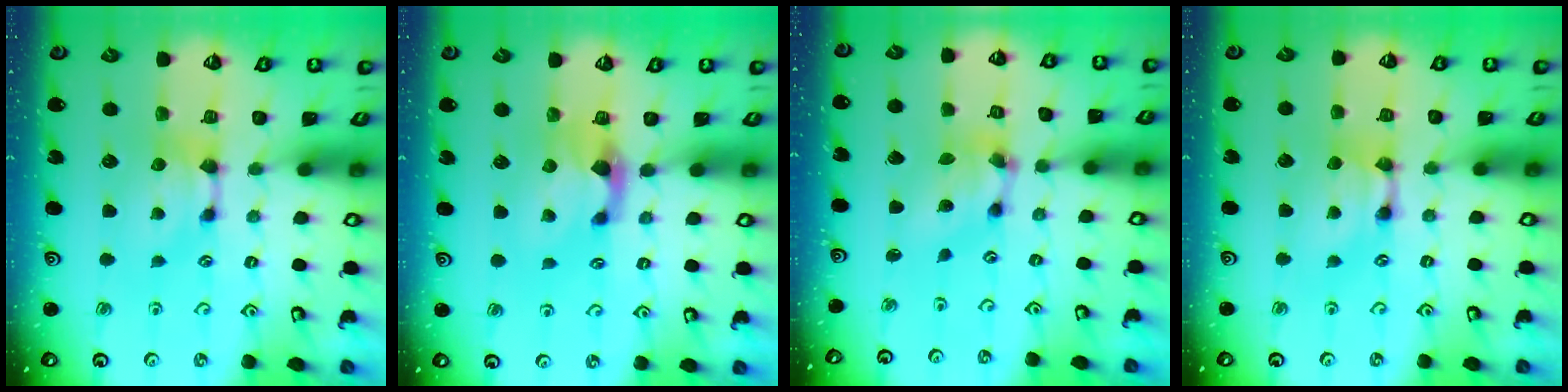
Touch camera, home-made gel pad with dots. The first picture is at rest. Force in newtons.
{"total": 2.2, "press": 1.8, "slide": 1.2}
{"total": 6.1, "press": 5.9, "slide": 1.8}
{"total": 2.0, "press": 2.0, "slide": 0.1}